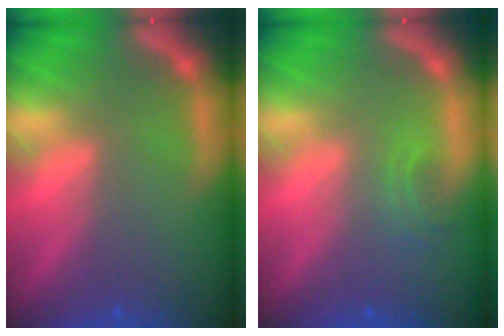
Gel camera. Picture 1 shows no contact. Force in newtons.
{"total": 1.4}